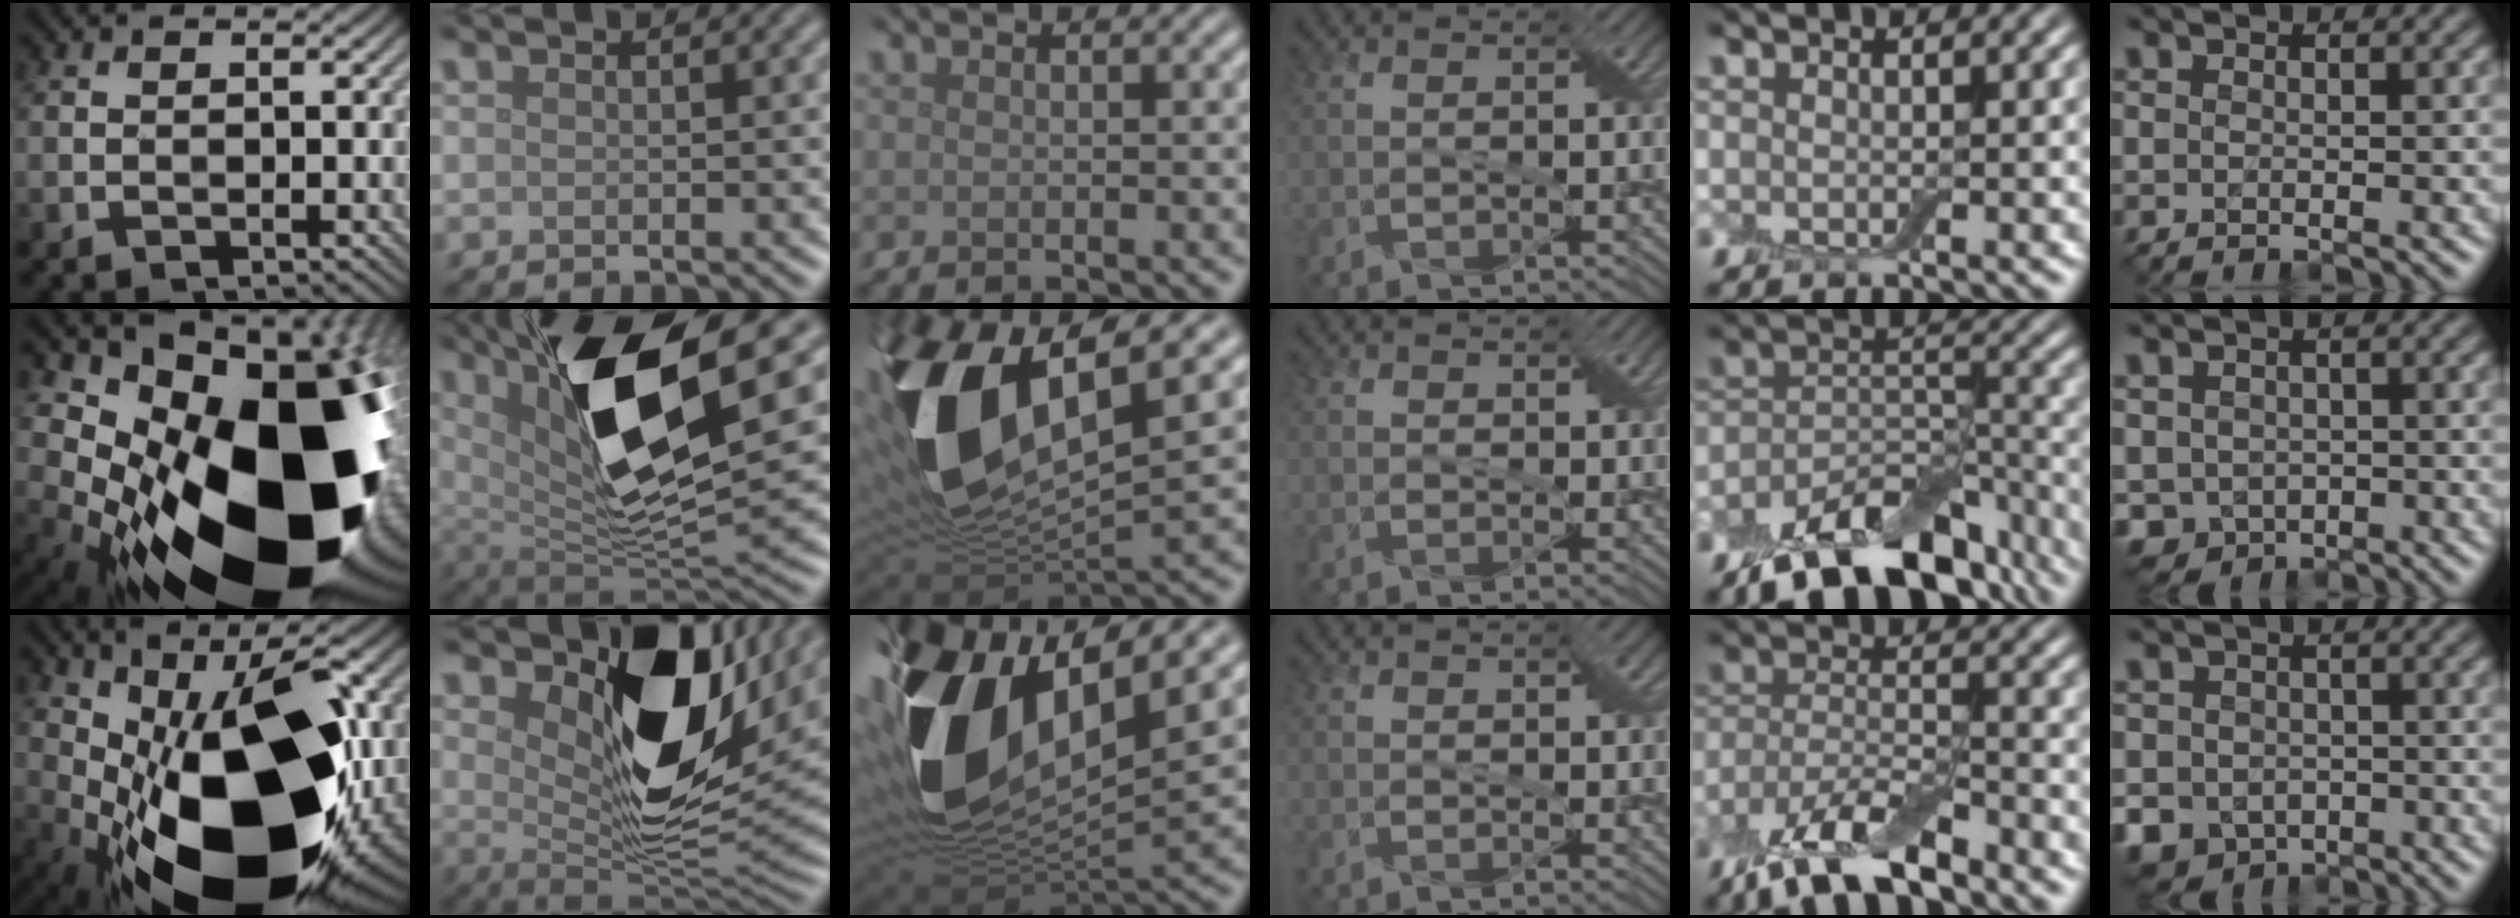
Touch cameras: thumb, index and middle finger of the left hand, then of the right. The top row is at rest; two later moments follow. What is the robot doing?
{"motion": "wrap", "object": "cling film"}